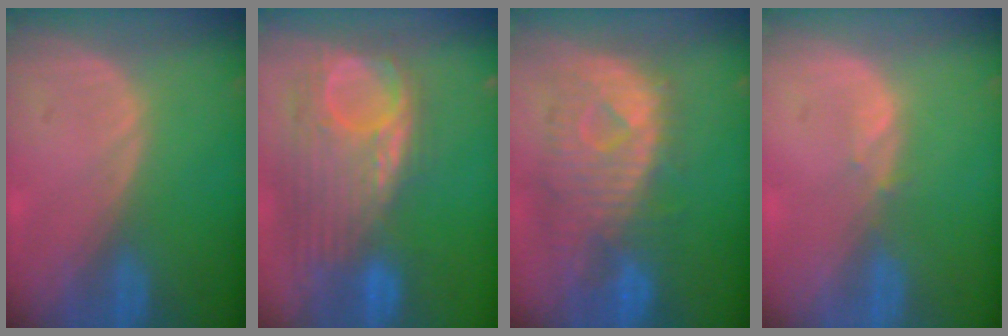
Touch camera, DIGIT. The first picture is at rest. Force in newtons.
{"total": 11.9, "press": 10.4, "slide": 5.8}
{"total": 10.6, "press": 9.5, "slide": 4.7}
{"total": 0.8, "press": 0.8, "slide": 0.3}